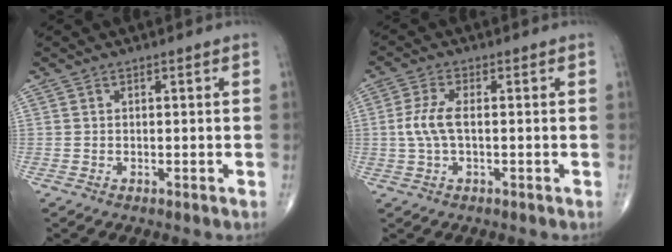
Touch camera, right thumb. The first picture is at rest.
{"total": 4.9, "force": [-0.1, 2.0, 4.5], "torque": [-0.117, 0.006, -0.007]}